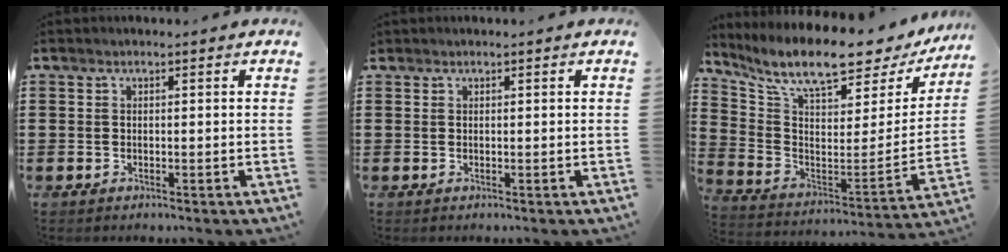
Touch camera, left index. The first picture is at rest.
{"total": 0.0}
{"total": 10.4, "force": [8.5, 1.8, 5.7], "torque": [-0.140, -0.064, 0.143]}